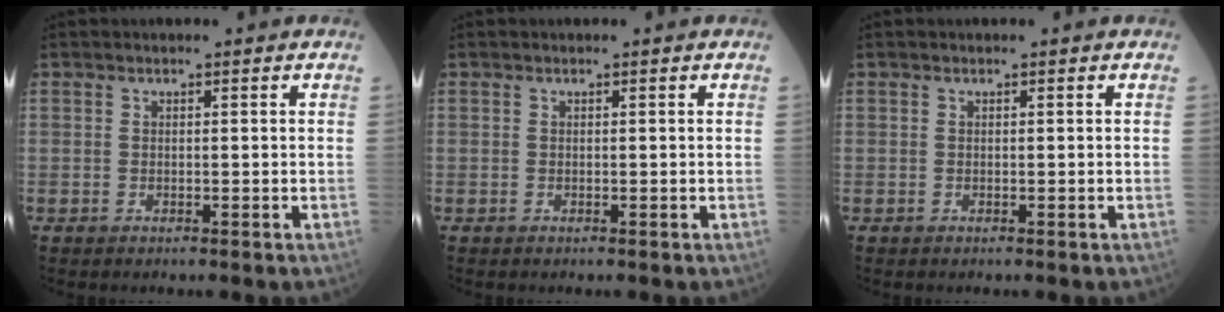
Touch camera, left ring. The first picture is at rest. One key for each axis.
{"total": 0.0}
{"total": 0.0}